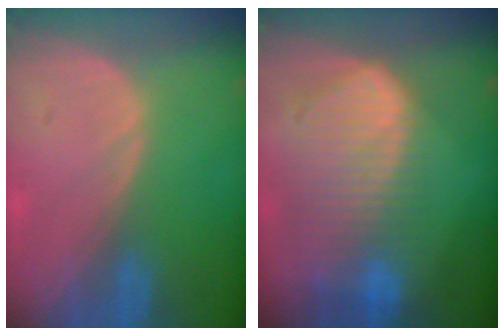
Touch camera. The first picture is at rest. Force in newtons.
{"total": 10.5, "press": 9.1, "slide": 5.3}